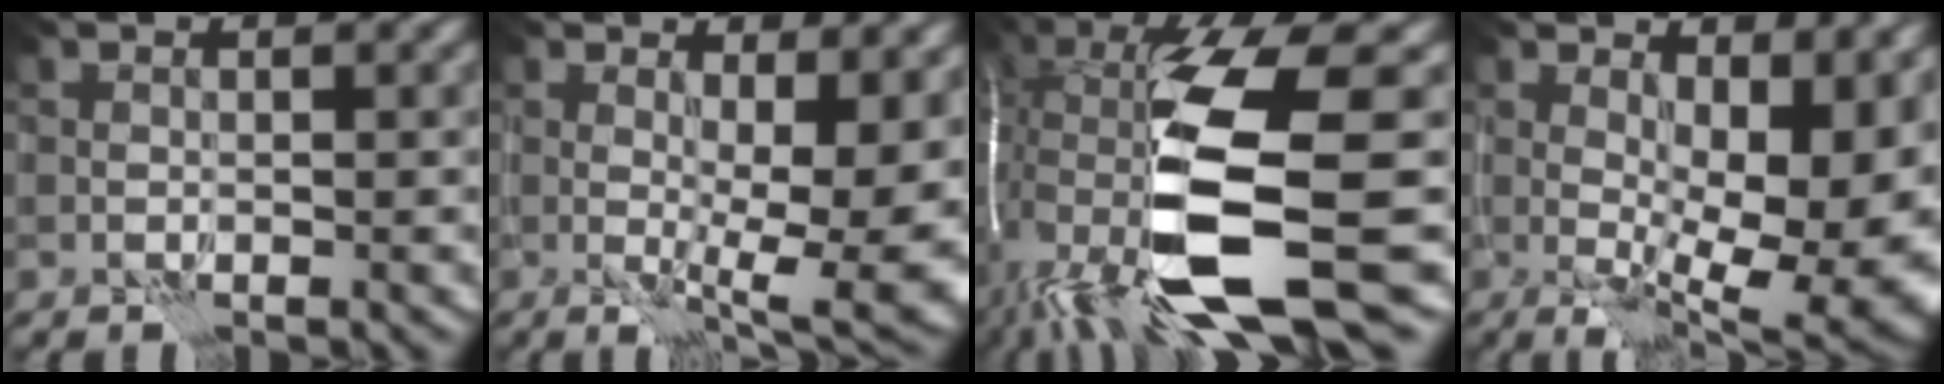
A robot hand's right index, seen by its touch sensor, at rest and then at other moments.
{"total": 9.6, "force": [0.1, 3.3, 9.0], "torque": [-0.115, -0.012, 0.006]}
{"total": 15.1, "force": [-1.9, 3.9, 14.5], "torque": [-0.285, -0.016, -0.021]}
{"total": 12.8, "force": [1.0, 5.7, 11.5], "torque": [-0.144, -0.015, 0.029]}